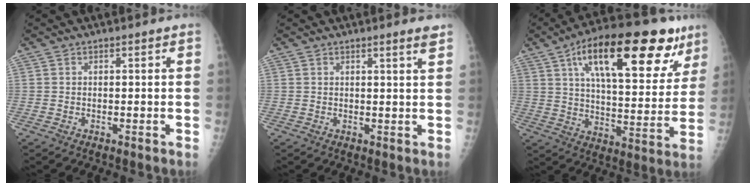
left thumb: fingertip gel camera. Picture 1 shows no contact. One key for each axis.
{"total": 2.4, "fx": 1.8, "fy": -0.3, "fz": 1.6, "tx": -0.020, "ty": -0.011, "tz": 0.025}
{"total": 26.8, "fx": 13.9, "fy": 10.3, "fz": 20.5, "tx": -0.268, "ty": -0.017, "tz": 0.212}